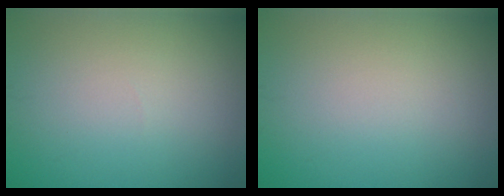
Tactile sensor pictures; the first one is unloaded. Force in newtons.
{"total": 0.0}